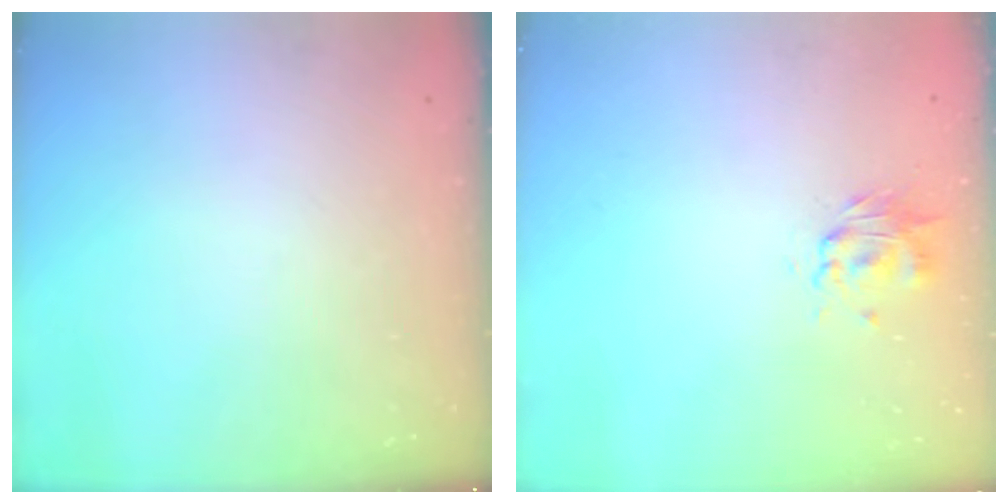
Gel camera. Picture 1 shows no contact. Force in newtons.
{"total": 2.8, "press": 2.7, "slide": 0.7}